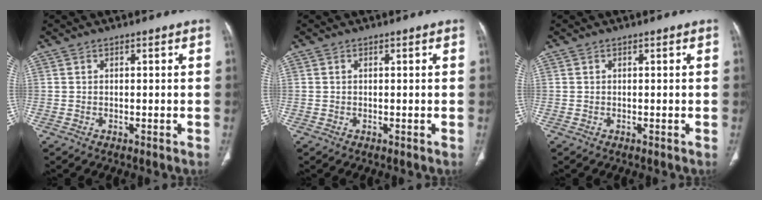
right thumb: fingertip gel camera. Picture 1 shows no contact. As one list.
[{"total": 0.0}, {"total": 0.0}]